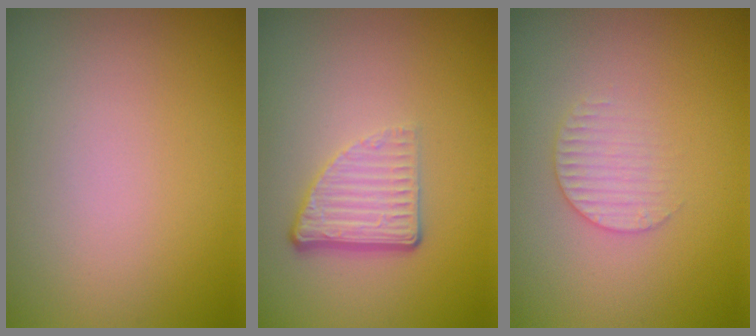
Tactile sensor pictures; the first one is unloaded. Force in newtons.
{"total": 3.7, "press": 2.5, "slide": 2.8}
{"total": 1.9, "press": 1.9, "slide": 0.3}